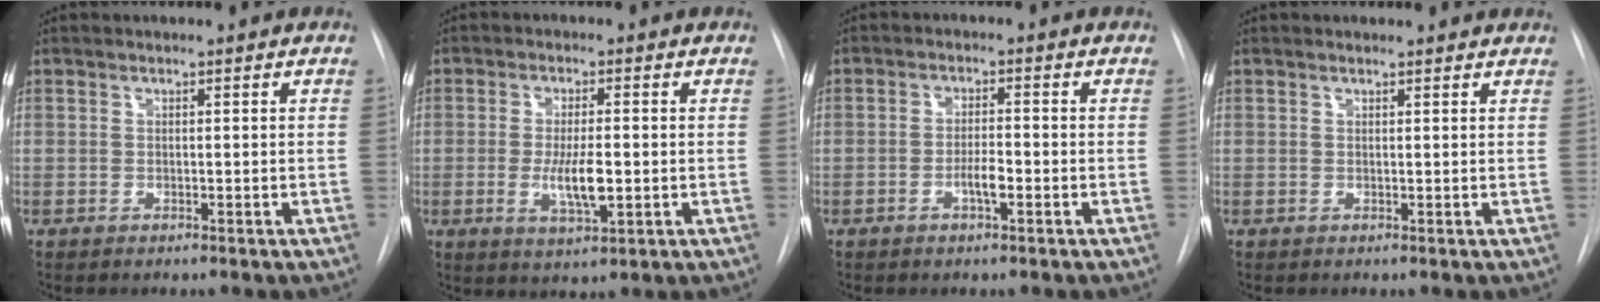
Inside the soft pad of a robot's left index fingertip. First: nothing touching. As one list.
[{"total": 6.0, "force": [-0.9, 1.5, 5.7], "torque": [-0.109, -0.011, -0.015]}, {"total": 3.0, "force": [-1.3, 0.6, 2.6], "torque": [-0.046, 0.001, -0.024]}, {"total": 2.9, "force": [2.8, 0.6, 0.4], "torque": [-0.012, 0.008, 0.022]}]